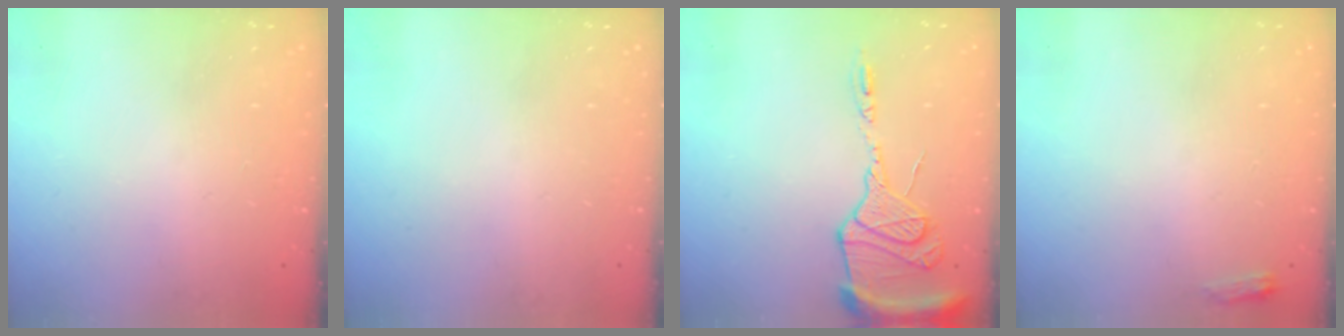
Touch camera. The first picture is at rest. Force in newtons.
{"total": 0.0}
{"total": 14.8, "press": 14.7, "slide": 1.6}
{"total": 2.6, "press": 2.6, "slide": 0.4}